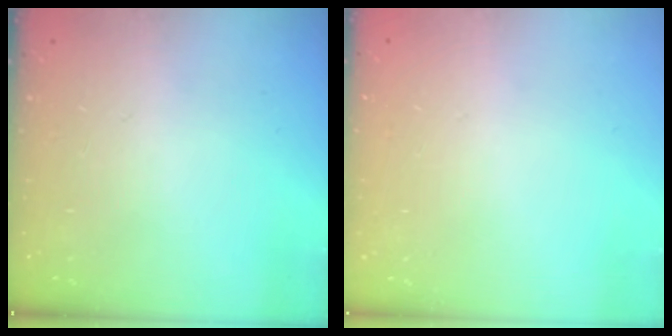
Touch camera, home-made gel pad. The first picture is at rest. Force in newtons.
{"total": 0.0}